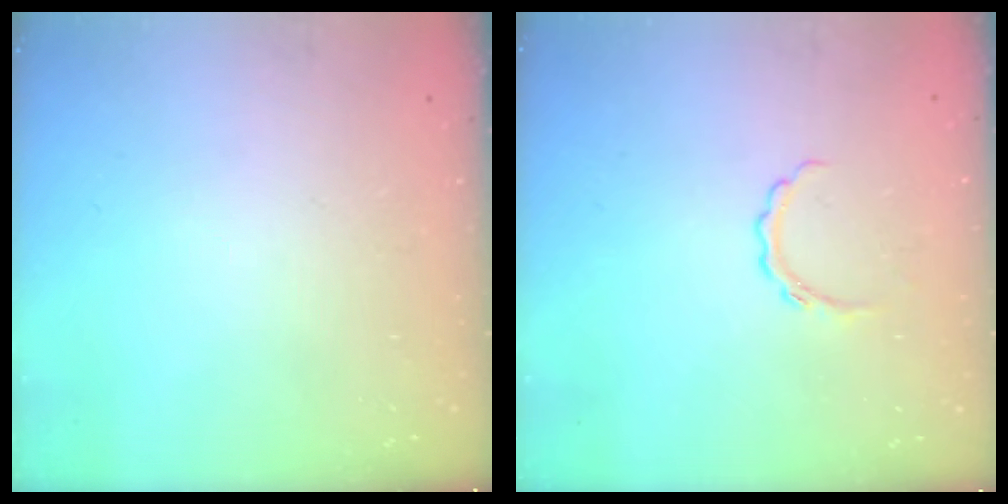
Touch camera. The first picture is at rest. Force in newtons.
{"total": 4.5, "press": 4.4, "slide": 0.7}